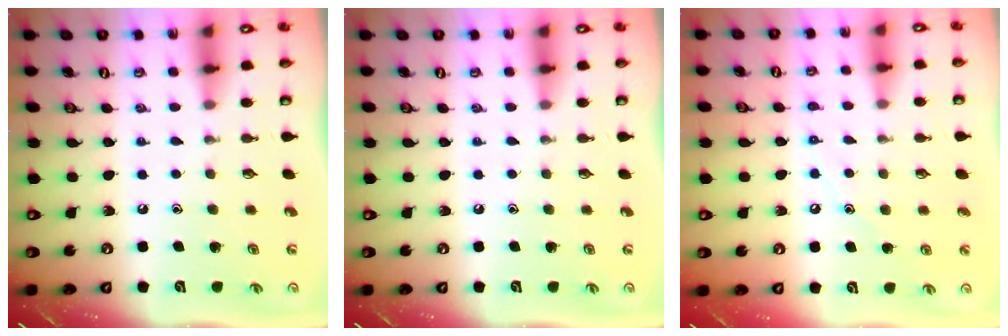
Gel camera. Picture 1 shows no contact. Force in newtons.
{"total": 0.0}
{"total": 6.1, "press": 6.1, "slide": 0.4}